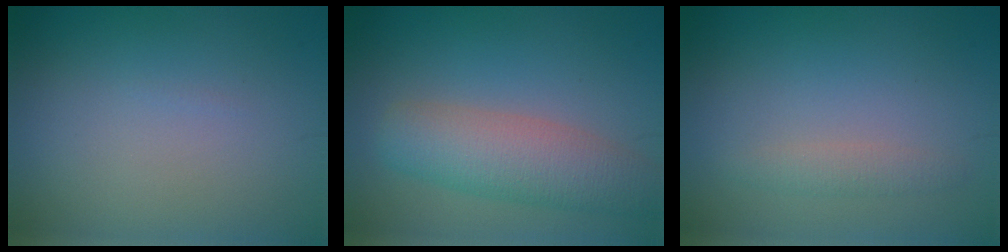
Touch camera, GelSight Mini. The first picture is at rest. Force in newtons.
{"total": 5.7, "press": 5.7, "slide": 0.3}
{"total": 1.4, "press": 1.4, "slide": 0.0}